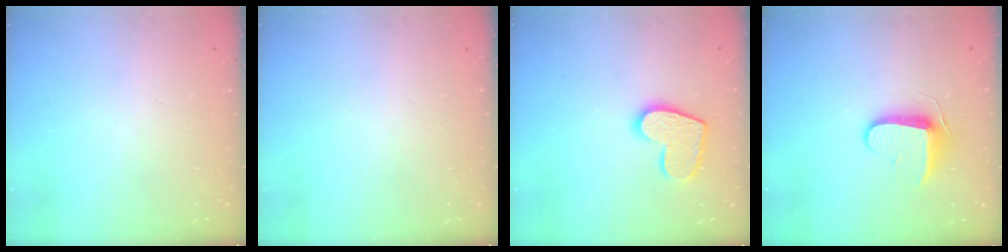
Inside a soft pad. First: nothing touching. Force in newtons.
{"total": 0.0}
{"total": 12.1, "press": 12.0, "slide": 0.8}
{"total": 9.0, "press": 9.0, "slide": 0.7}